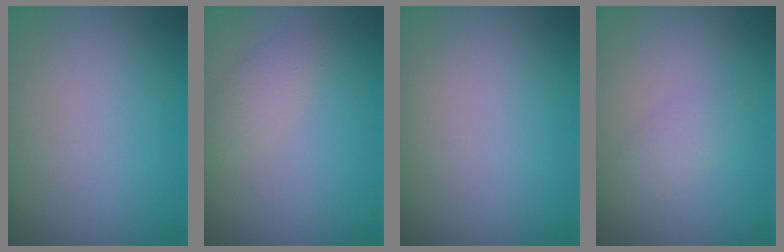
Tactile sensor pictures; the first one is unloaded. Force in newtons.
{"total": 1.5, "press": 1.5, "slide": 0.0}
{"total": 0.0}
{"total": 2.5, "press": 2.4, "slide": 0.3}